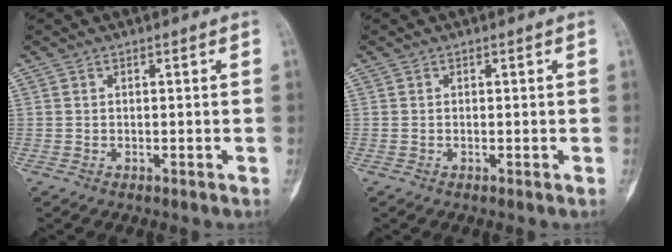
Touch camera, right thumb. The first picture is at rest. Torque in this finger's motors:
{"motor_torque": [-0.46, 0.30, 0.24, 0.24, -0.01]}